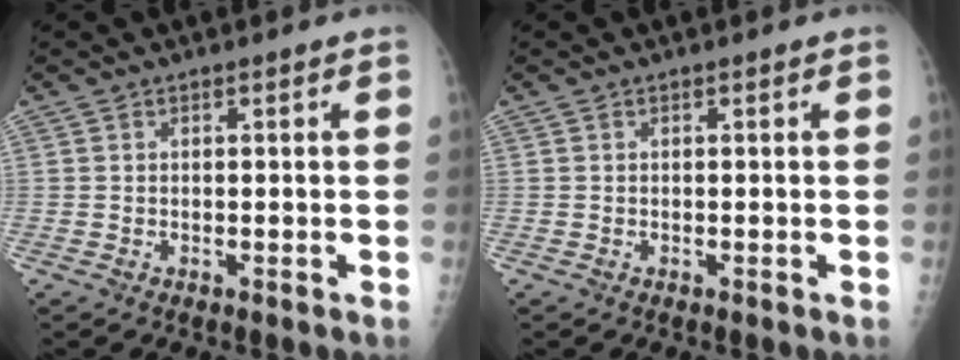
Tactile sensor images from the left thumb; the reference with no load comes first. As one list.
[{"total": 0.0}]